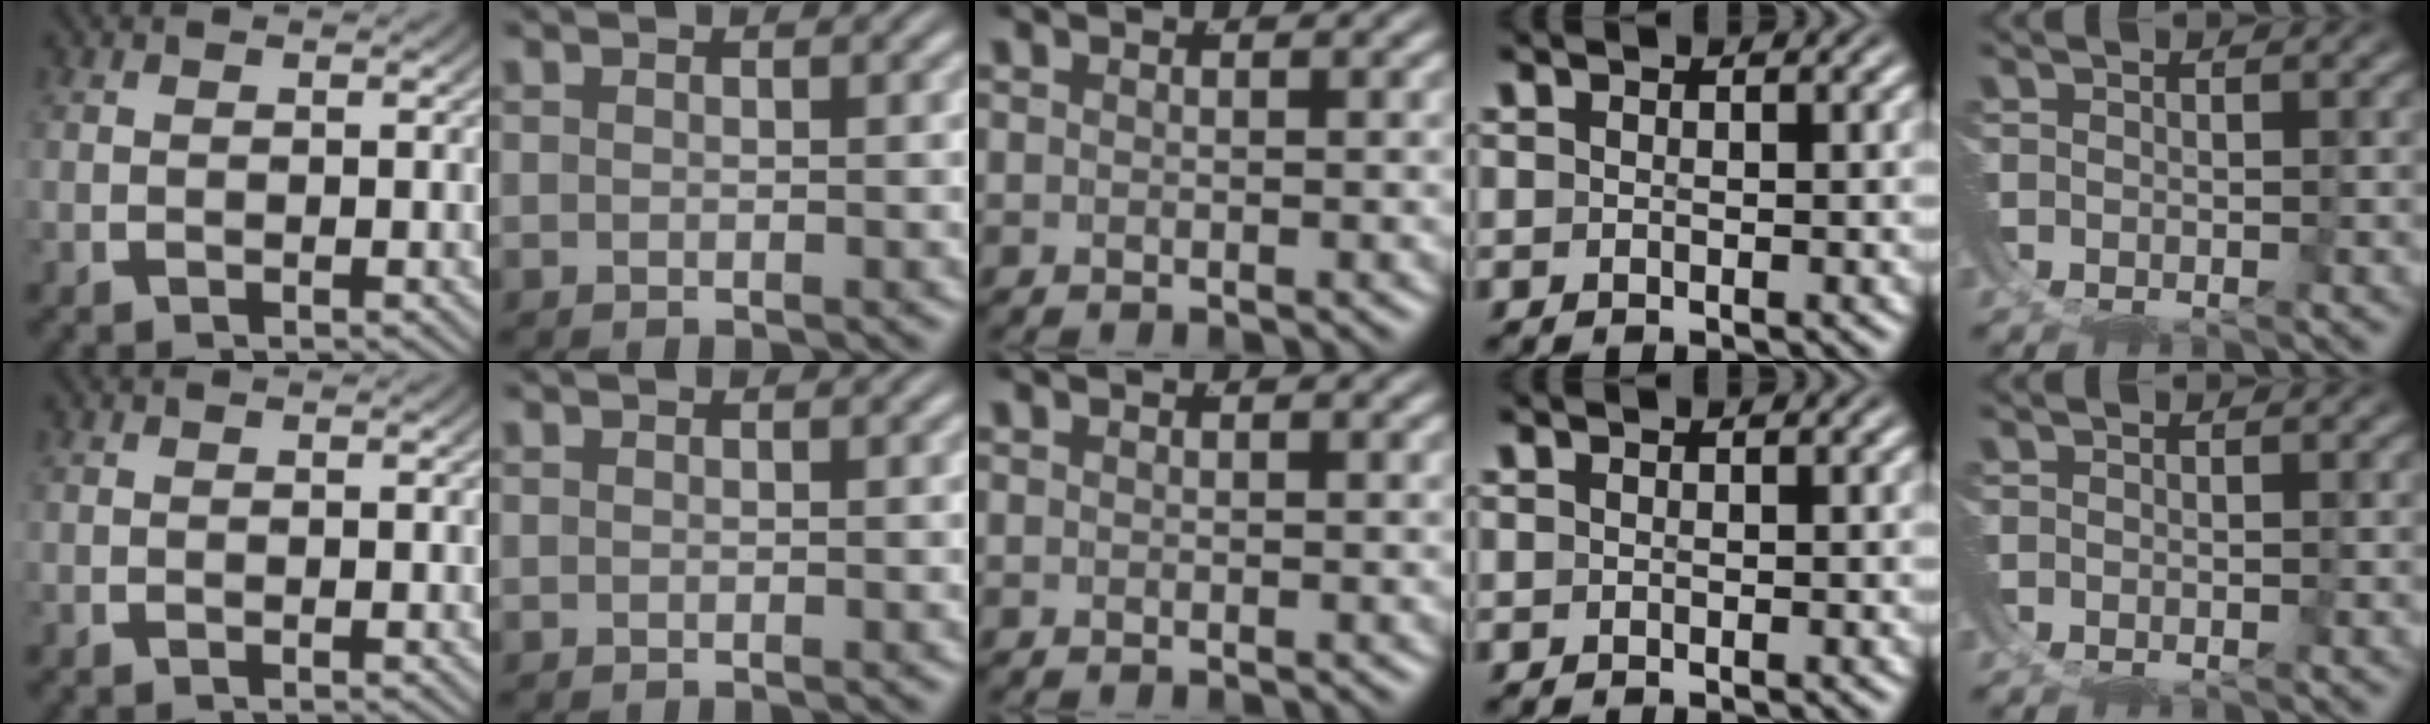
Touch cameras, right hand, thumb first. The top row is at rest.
{}